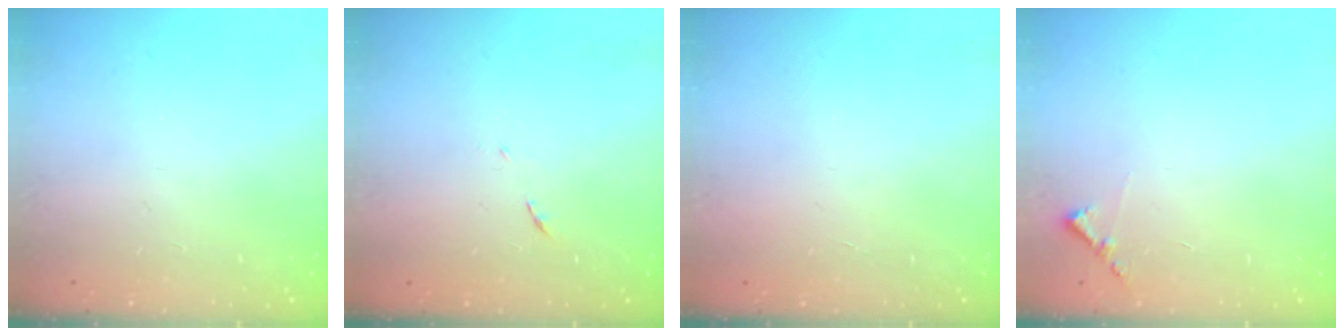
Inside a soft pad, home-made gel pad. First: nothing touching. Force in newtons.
{"total": 5.6, "press": 5.6, "slide": 0.4}
{"total": 1.6, "press": 1.5, "slide": 0.1}
{"total": 5.8, "press": 5.8, "slide": 0.4}